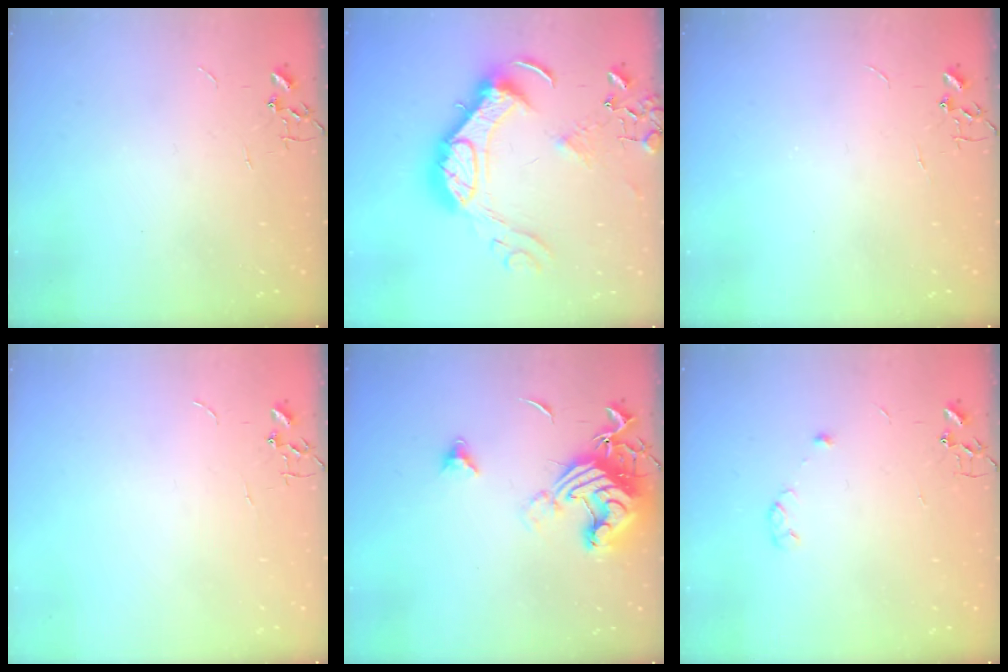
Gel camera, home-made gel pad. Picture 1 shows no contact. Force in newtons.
{"total": 18.9, "press": 18.8, "slide": 1.7}
{"total": 0.0}
{"total": 0.0}
{"total": 15.5, "press": 15.4, "slide": 1.8}
{"total": 4.3, "press": 4.2, "slide": 0.7}